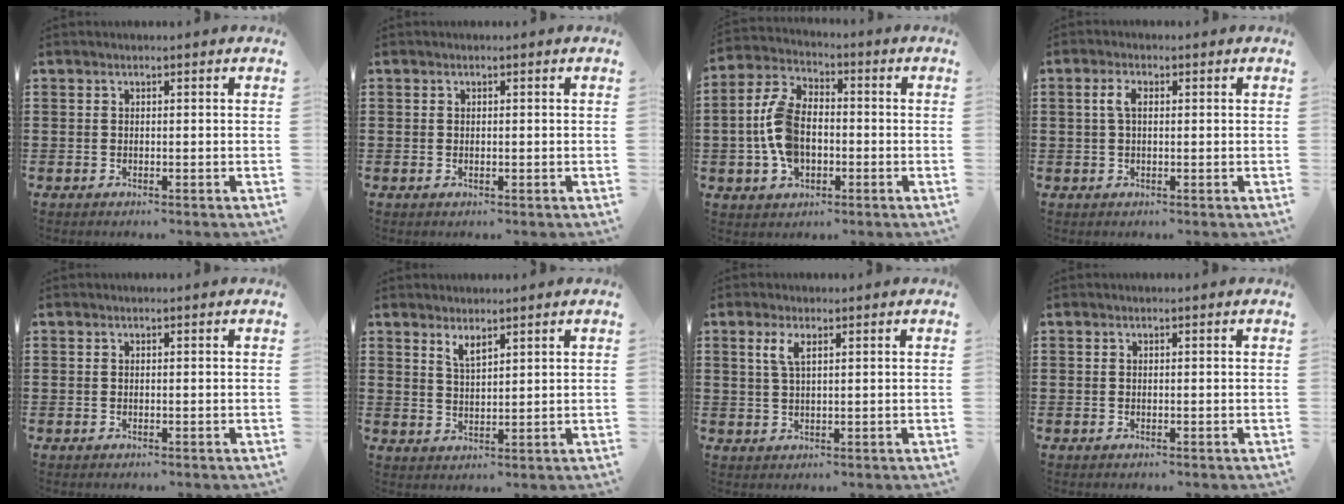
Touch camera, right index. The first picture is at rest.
{"total": 0.0}
{"total": 9.3, "force": [-1.4, 5.7, 7.2], "torque": [-0.185, 0.002, -0.035]}
{"total": 2.8, "force": [0.4, 1.3, 2.4], "torque": [-0.059, 0.006, 0.003]}
{"total": 0.0}
{"total": 2.7, "force": [2.2, 0.7, 1.4], "torque": [-0.031, 0.003, 0.040]}
{"total": 3.0, "force": [1.3, 0.8, 2.5], "torque": [-0.054, 0.005, 0.021]}
{"total": 0.0}